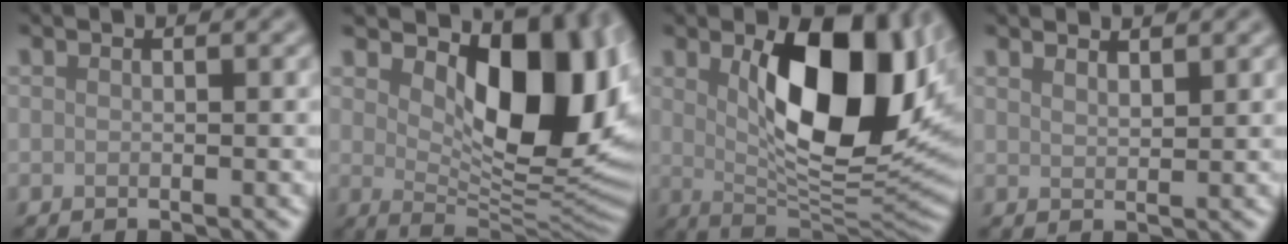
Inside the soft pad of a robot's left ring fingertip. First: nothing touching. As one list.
[{"total": 11.7, "force": [3.0, 6.1, 9.5], "torque": [-0.125, -0.014, 0.057]}, {"total": 12.9, "force": [2.5, 5.9, 11.1], "torque": [-0.164, -0.004, 0.043]}, {"total": 1.5, "force": [1.4, 0.3, 0.5], "torque": [-0.007, 0.000, 0.021]}]